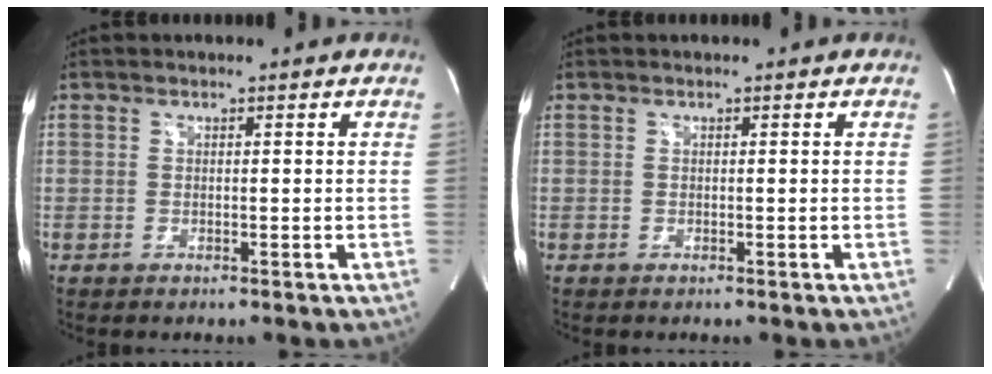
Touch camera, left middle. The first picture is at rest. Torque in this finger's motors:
{"motor_torque": [0.10, -0.10, 0.16, 0.02]}